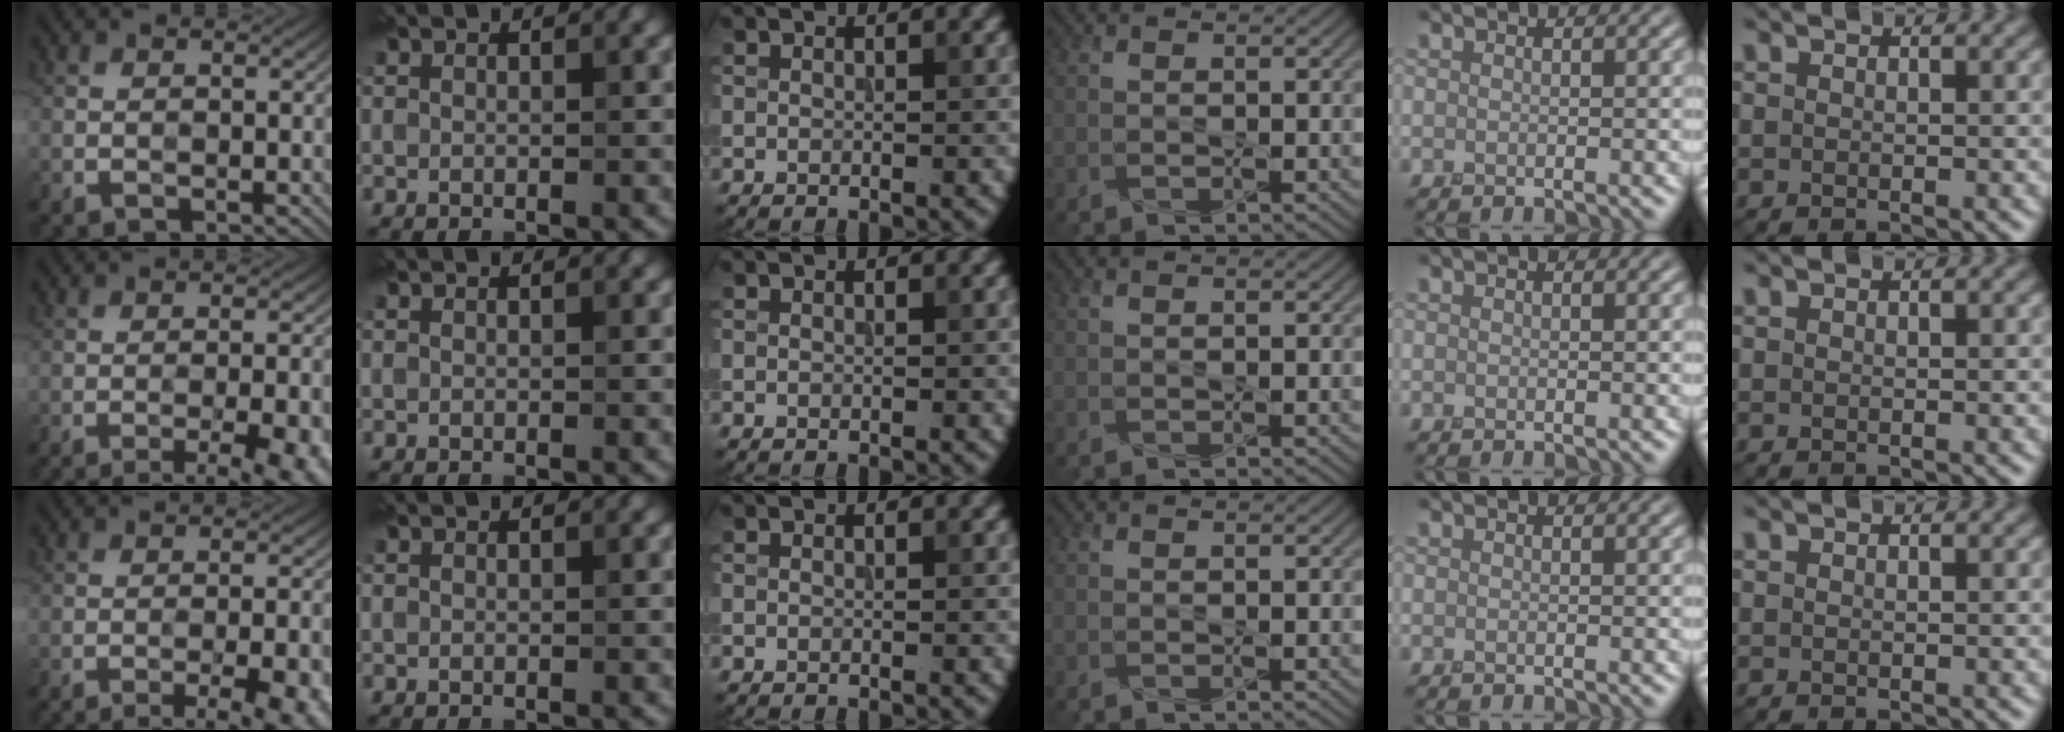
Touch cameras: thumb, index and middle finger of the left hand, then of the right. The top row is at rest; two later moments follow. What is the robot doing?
{"motion": "press", "object": "syringe"}